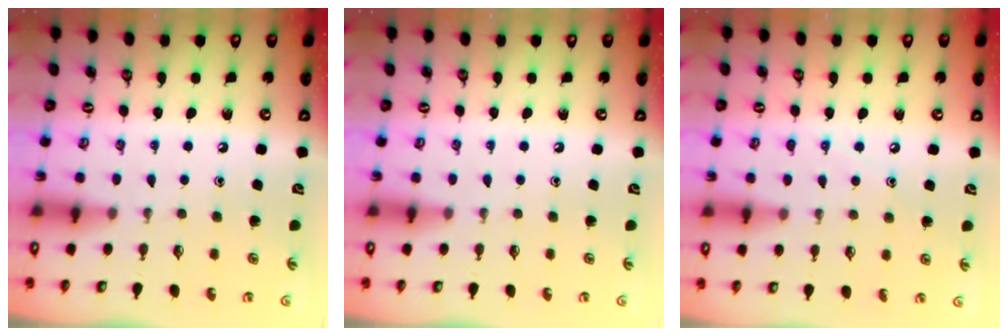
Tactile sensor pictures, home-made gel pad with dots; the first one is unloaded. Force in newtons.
{"total": 0.0}
{"total": 5.8, "press": 5.8, "slide": 0.8}